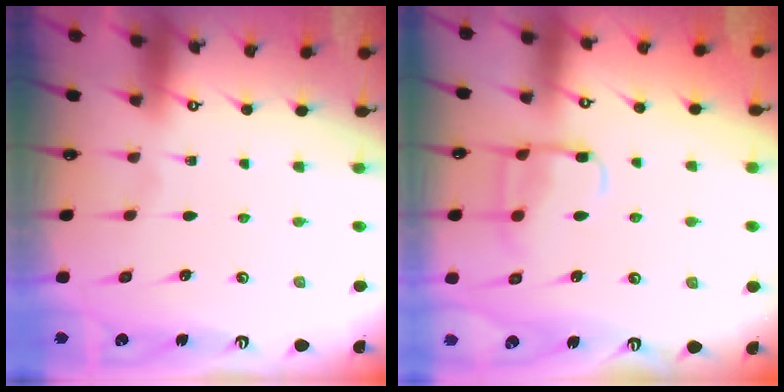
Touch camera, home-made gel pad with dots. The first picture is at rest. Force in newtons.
{"total": 9.5, "press": 9.5, "slide": 0.9}